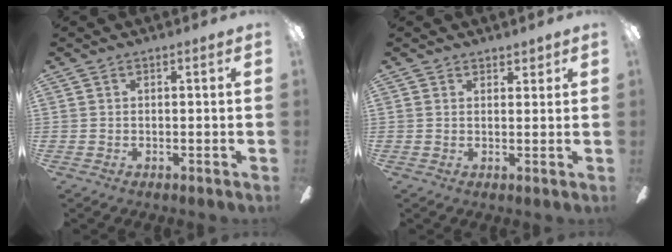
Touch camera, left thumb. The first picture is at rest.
{"total": 2.3, "force": [1.8, 1.4, 0.1], "torque": [0.004, -0.003, 0.034]}